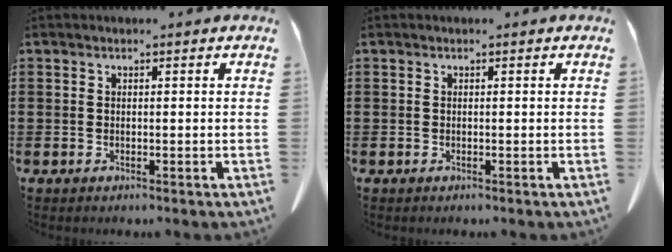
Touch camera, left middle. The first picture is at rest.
{"total": 0.0}